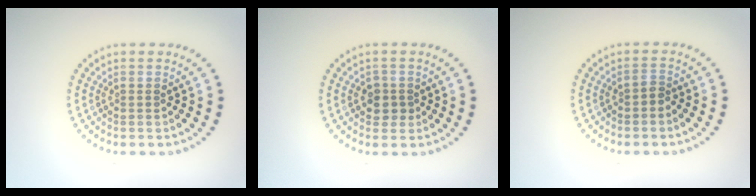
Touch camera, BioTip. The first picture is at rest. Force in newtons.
{"total": 1.7, "press": 1.6, "slide": 0.5}
{"total": 1.0, "press": 0.8, "slide": 0.6}